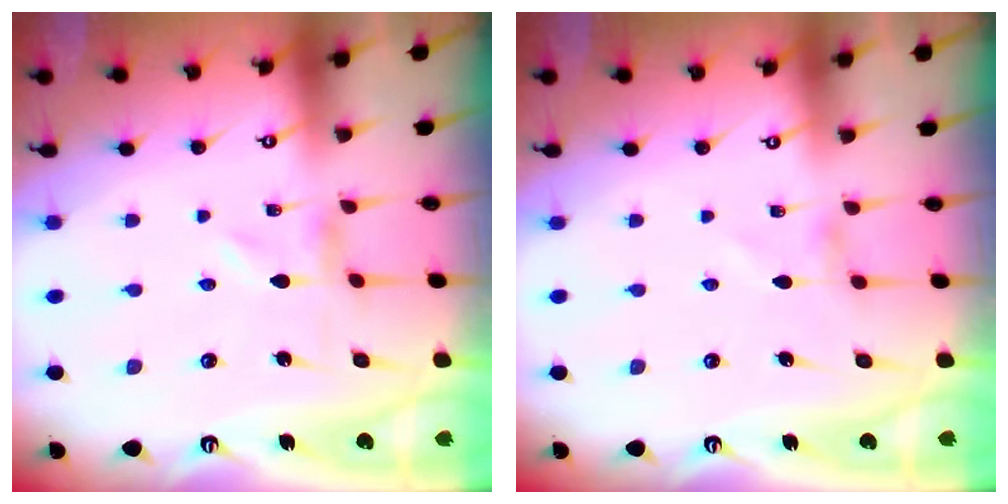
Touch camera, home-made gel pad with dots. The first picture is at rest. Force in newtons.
{"total": 0.7, "press": 0.7, "slide": 0.2}